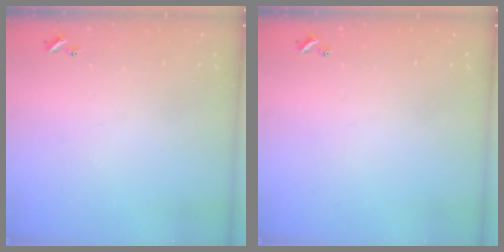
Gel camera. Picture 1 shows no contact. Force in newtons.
{"total": 0.0}